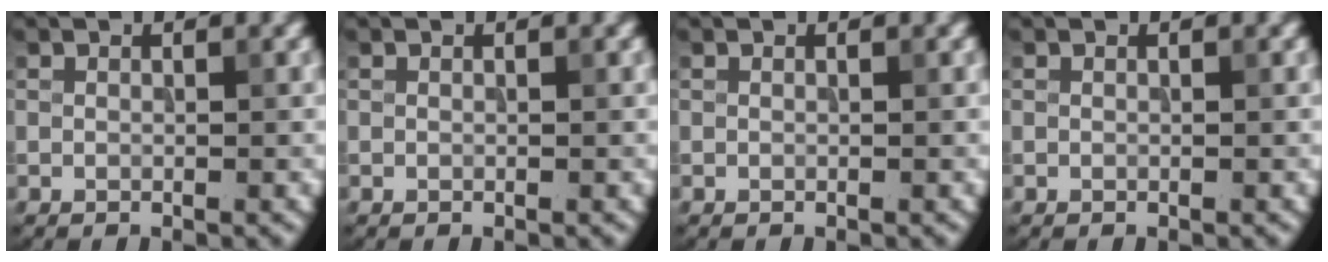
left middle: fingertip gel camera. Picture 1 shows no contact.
{"total": 0.0}
{"total": 0.0}
{"total": 0.0}